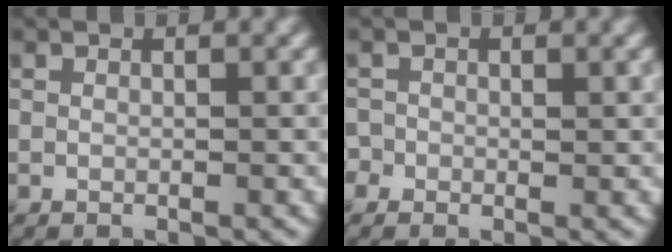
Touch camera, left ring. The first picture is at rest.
{"total": 0.9, "force": [-0.3, 0.8, 0.3], "torque": [-0.001, -0.004, -0.009]}